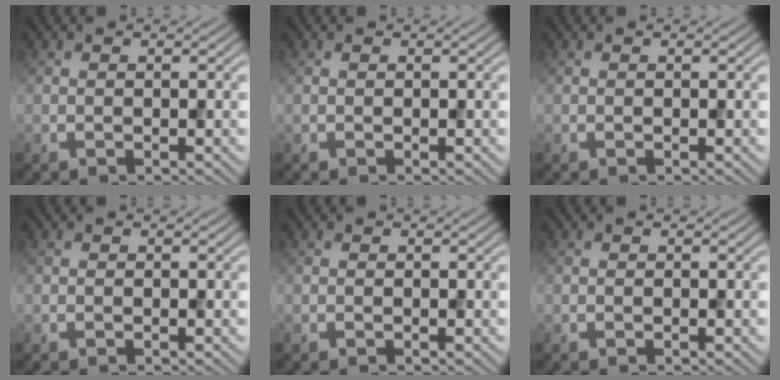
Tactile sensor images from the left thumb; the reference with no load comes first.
{"total": 0.0}
{"total": 0.0}
{"total": 0.0}
{"total": 0.0}
{"total": 0.0}